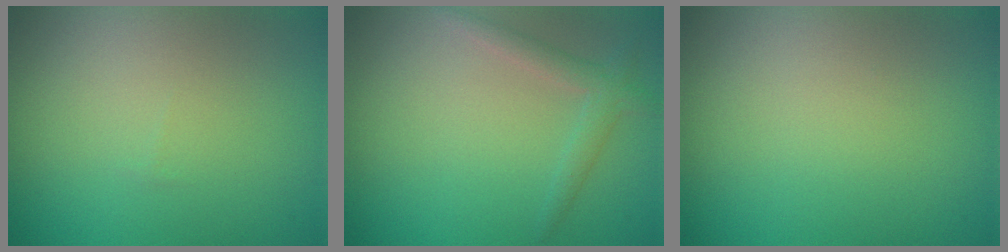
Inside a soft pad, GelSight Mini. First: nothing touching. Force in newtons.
{"total": 1.8, "press": 1.8, "slide": 0.1}
{"total": 0.0}